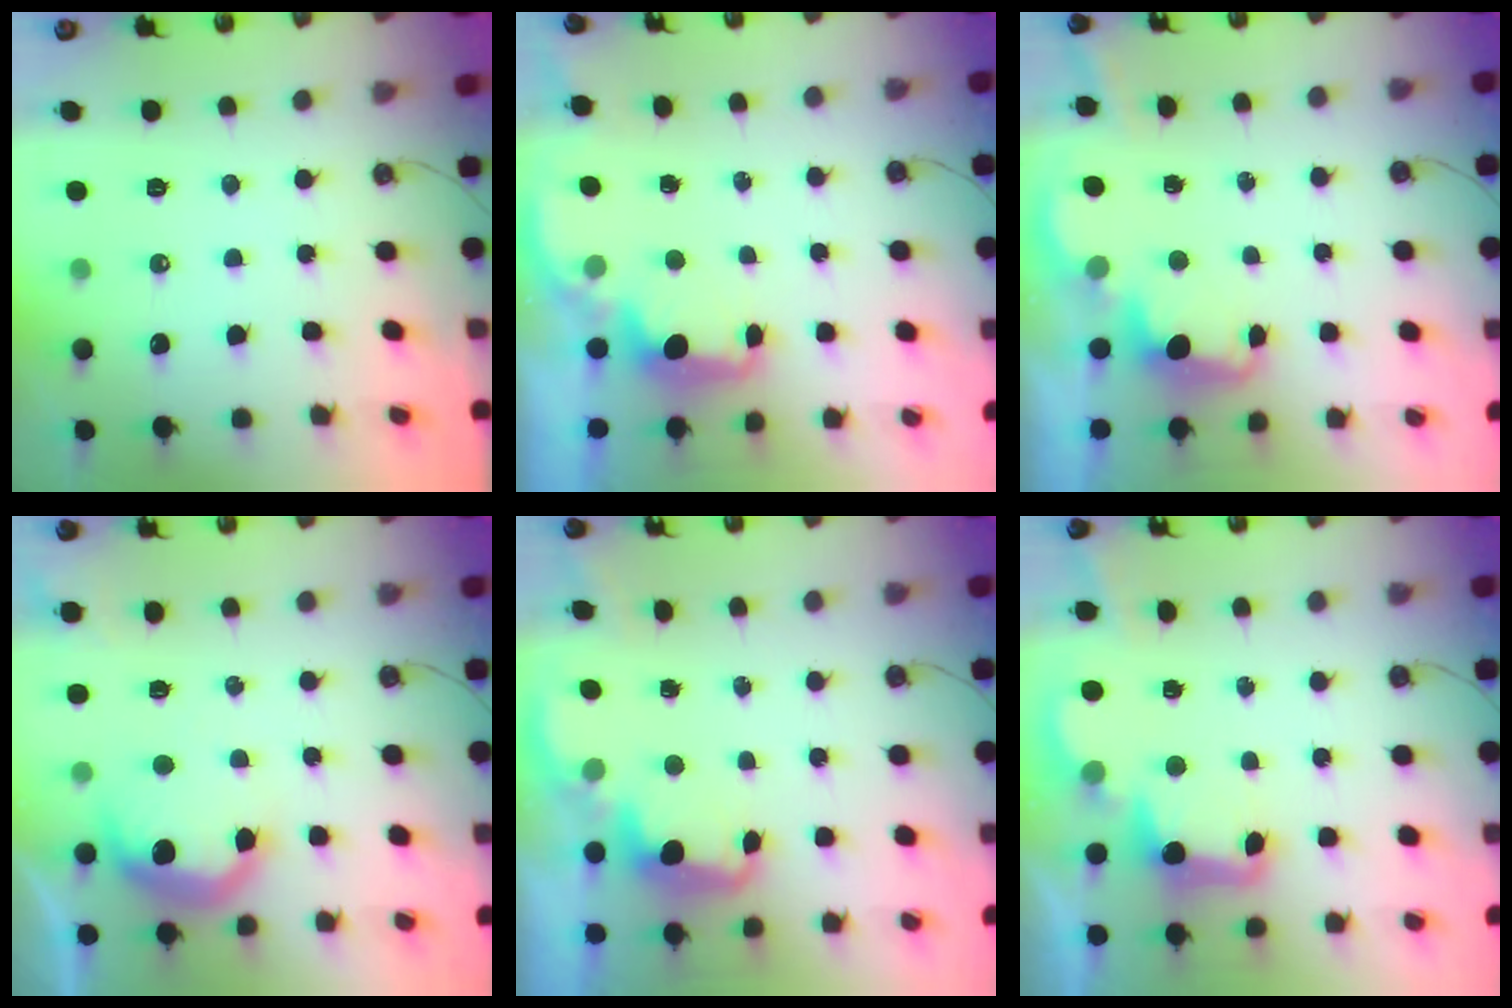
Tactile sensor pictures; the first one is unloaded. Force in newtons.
{"total": 2.2, "press": 2.1, "slide": 0.6}
{"total": 3.6, "press": 3.5, "slide": 0.7}
{"total": 11.9, "press": 11.9, "slide": 0.9}
{"total": 2.6, "press": 2.5, "slide": 0.6}
{"total": 3.7, "press": 3.7, "slide": 0.7}